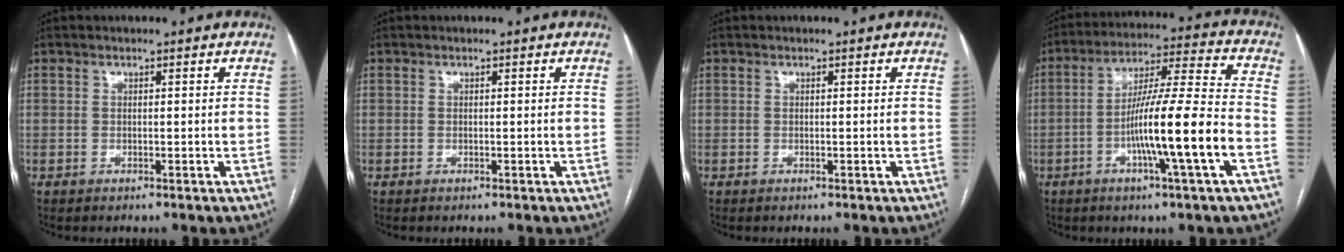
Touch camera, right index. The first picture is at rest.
{"total": 0.0}
{"total": 0.0}
{"total": 15.0, "force": [-4.8, -0.8, 14.2], "torque": [-0.246, 0.000, -0.087]}